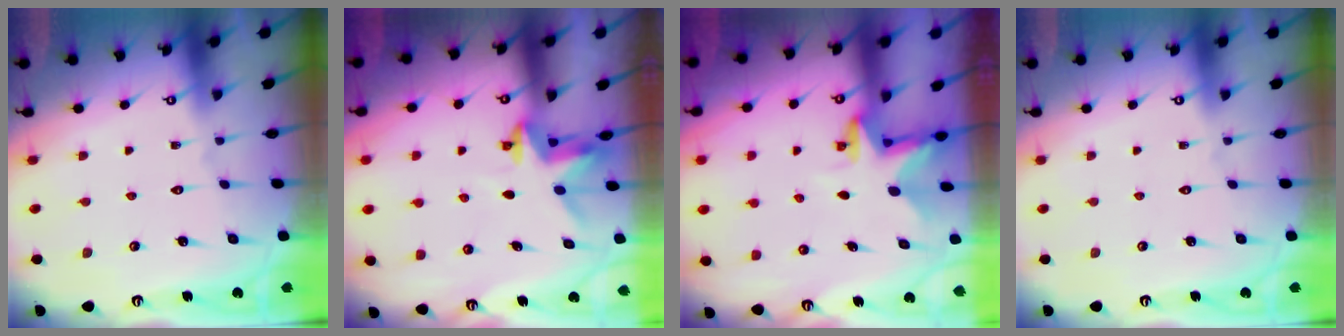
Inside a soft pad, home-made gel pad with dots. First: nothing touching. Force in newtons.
{"total": 3.0, "press": 3.0, "slide": 0.2}
{"total": 2.9, "press": 2.9, "slide": 0.2}
{"total": 0.0}